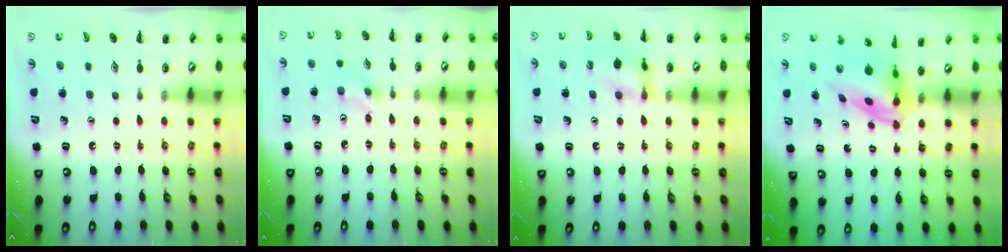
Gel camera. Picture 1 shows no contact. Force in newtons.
{"total": 1.6, "press": 1.5, "slide": 0.5}
{"total": 13.7, "press": 13.6, "slide": 2.0}
{"total": 3.8, "press": 3.7, "slide": 1.0}